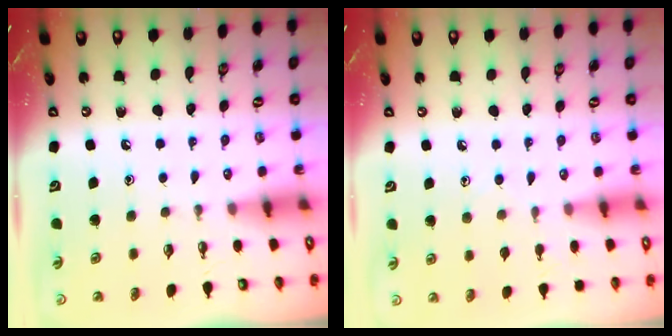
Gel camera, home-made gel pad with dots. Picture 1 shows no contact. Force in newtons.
{"total": 6.2, "press": 6.1, "slide": 0.6}